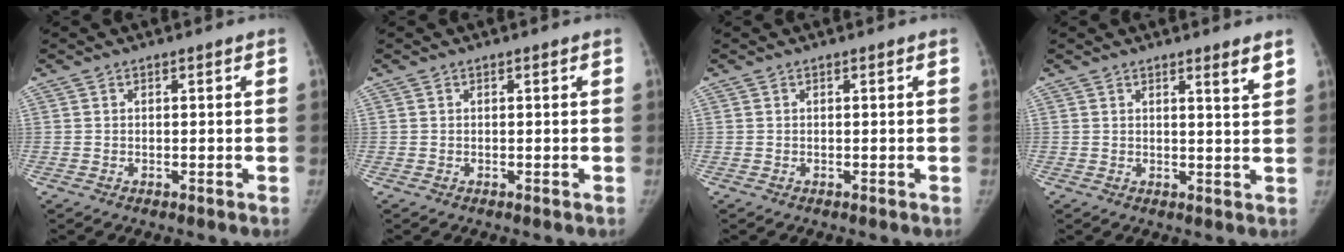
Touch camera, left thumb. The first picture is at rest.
{"total": 0.0}
{"total": 0.0}
{"total": 3.0, "force": [2.1, 0.1, 2.1], "torque": [-0.030, -0.019, 0.030]}